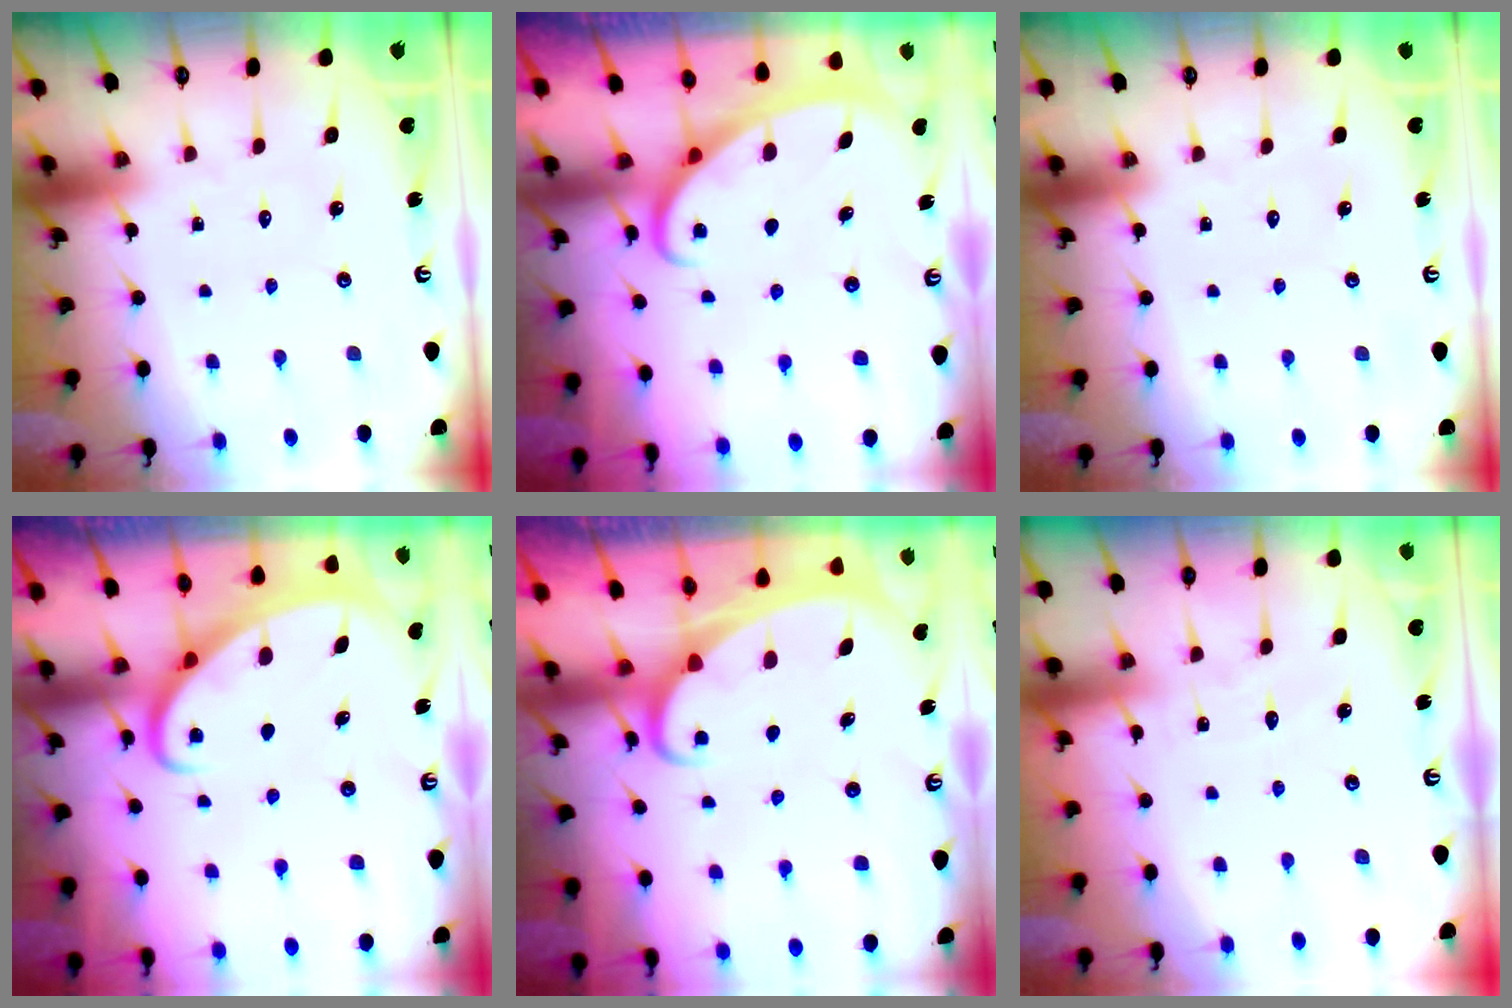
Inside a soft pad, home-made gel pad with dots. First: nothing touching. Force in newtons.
{"total": 2.7, "press": 2.7, "slide": 0.4}
{"total": 0.0}
{"total": 2.4, "press": 2.4, "slide": 0.4}
{"total": 2.0, "press": 2.0, "slide": 0.2}
{"total": 3.0, "press": 2.9, "slide": 0.3}